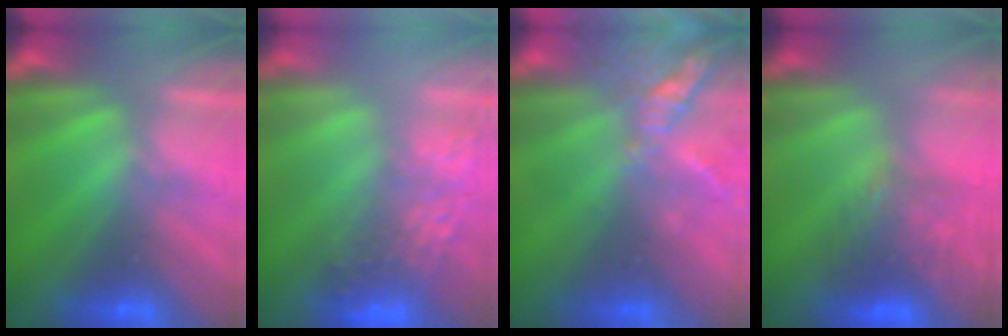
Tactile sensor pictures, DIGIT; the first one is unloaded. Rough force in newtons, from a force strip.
{"total": 6.7}
{"total": 6.0}
{"total": 7.7}